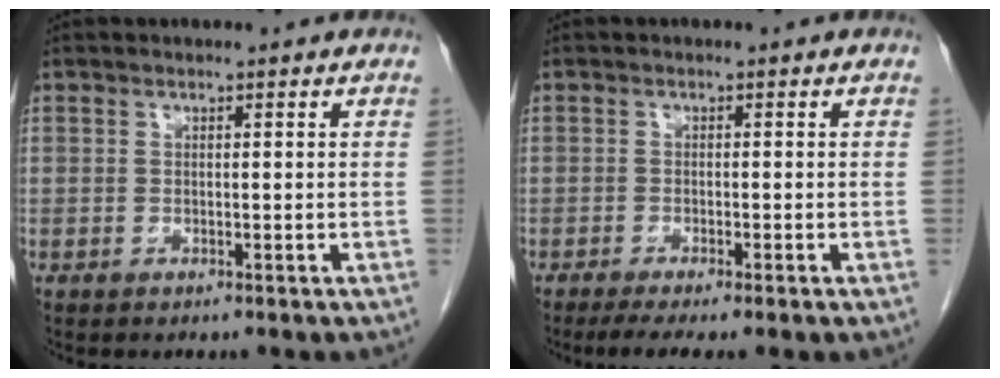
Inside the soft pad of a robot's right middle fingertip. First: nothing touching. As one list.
[{"total": 4.7, "force": [-3.3, 0.3, 3.3], "torque": [-0.047, -0.012, -0.052]}]